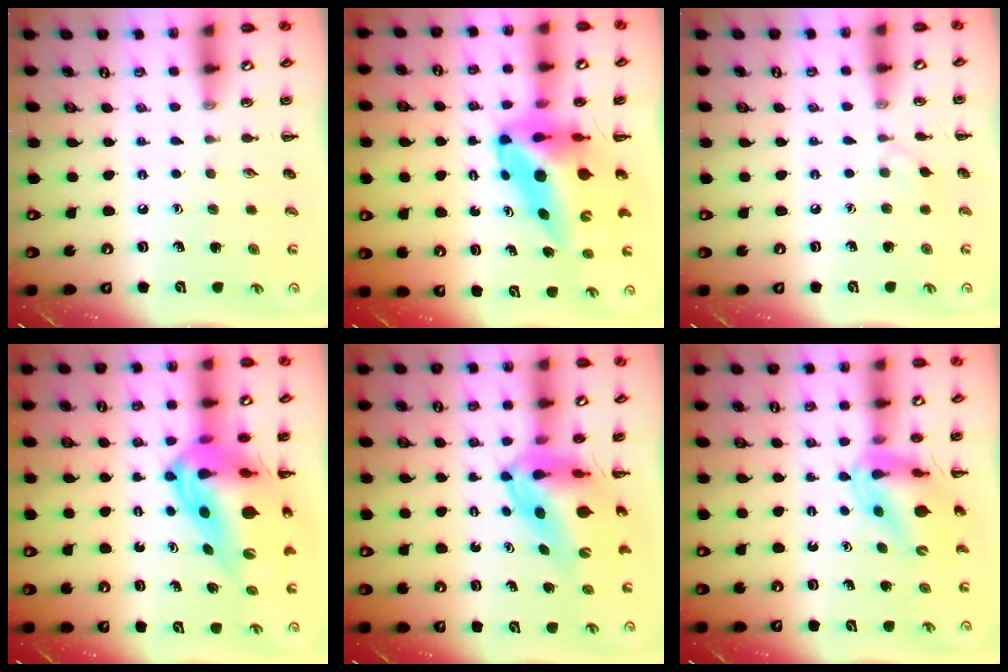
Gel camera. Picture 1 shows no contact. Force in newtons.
{"total": 11.1, "press": 10.6, "slide": 3.4}
{"total": 2.9, "press": 2.7, "slide": 1.1}
{"total": 19.0, "press": 18.1, "slide": 6.0}
{"total": 9.1, "press": 8.8, "slide": 2.5}
{"total": 11.2, "press": 10.6, "slide": 3.6}